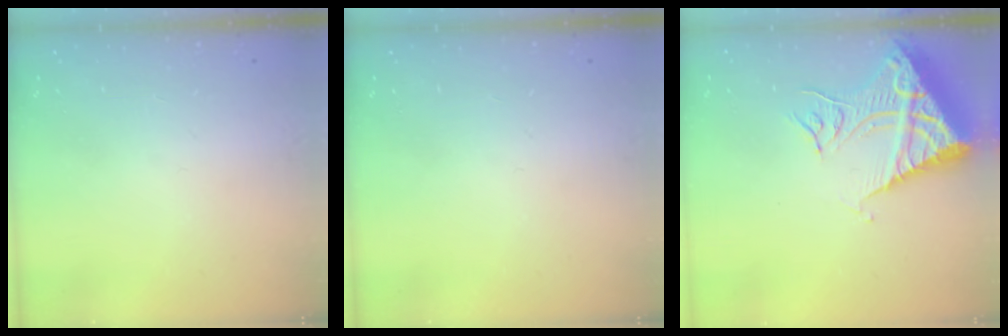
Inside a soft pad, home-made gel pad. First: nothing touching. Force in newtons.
{"total": 0.0}
{"total": 14.5, "press": 14.4, "slide": 1.8}